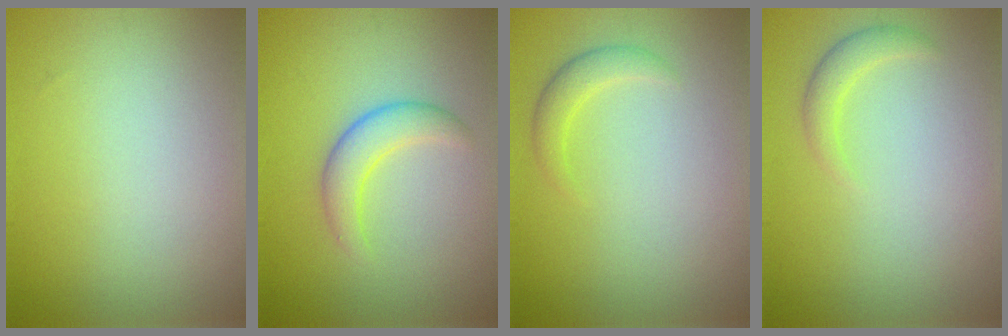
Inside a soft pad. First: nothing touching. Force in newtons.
{"total": 2.8, "press": 2.8, "slide": 0.2}
{"total": 1.6, "press": 1.6, "slide": 0.1}
{"total": 1.5, "press": 1.5, "slide": 0.1}